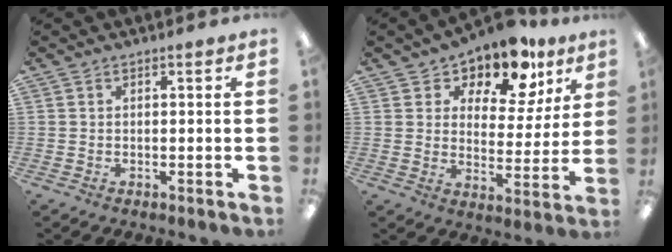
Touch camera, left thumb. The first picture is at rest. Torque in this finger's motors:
{"motor_torque": [0.02, 0.47, 0.21, -0.30, 0.00]}